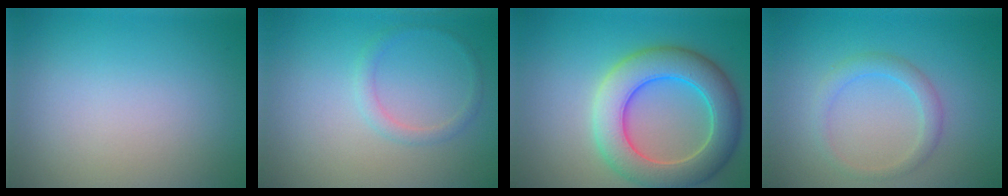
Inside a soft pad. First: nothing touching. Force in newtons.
{"total": 1.3, "press": 1.3, "slide": 0.1}
{"total": 7.9, "press": 7.9, "slide": 0.5}
{"total": 2.1, "press": 2.1, "slide": 0.1}